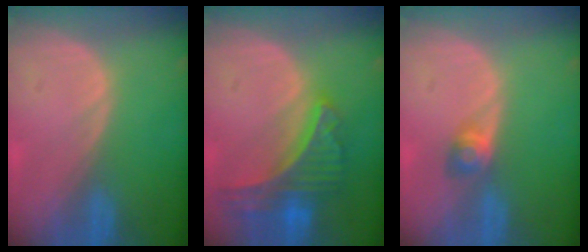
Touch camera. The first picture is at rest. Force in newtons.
{"total": 8.9, "press": 7.6, "slide": 4.5}
{"total": 2.8, "press": 2.5, "slide": 1.1}